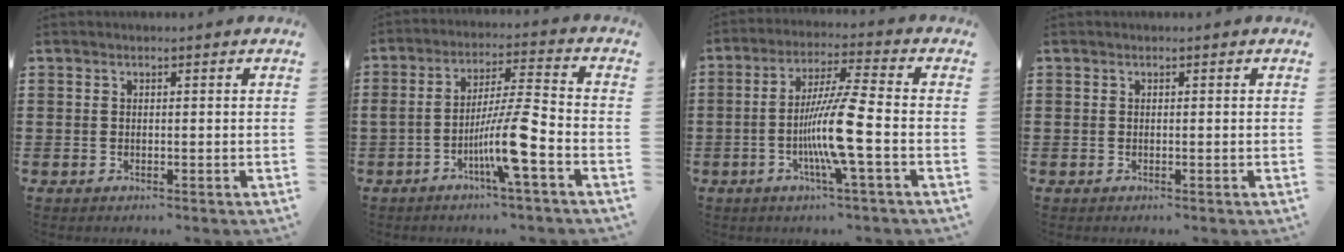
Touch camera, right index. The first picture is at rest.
{"total": 9.7, "force": [-4.3, 0.5, 8.6], "torque": [-0.164, -0.005, -0.085]}
{"total": 10.1, "force": [-2.8, -0.1, 9.7], "torque": [-0.192, -0.016, -0.060]}
{"total": 0.0}